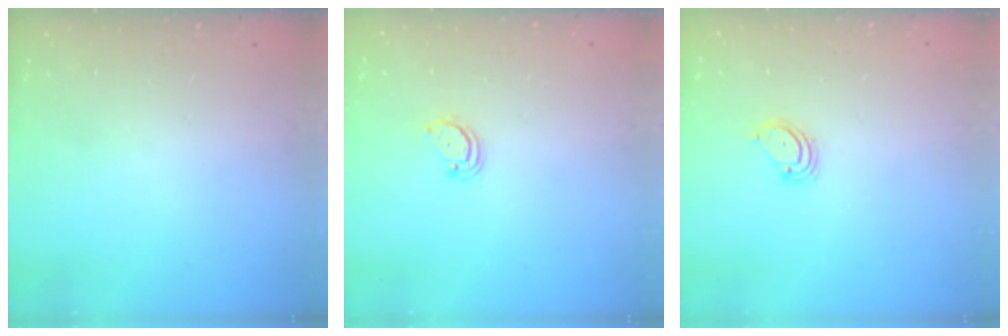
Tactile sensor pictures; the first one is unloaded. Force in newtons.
{"total": 2.9, "press": 2.9, "slide": 0.2}
{"total": 3.2, "press": 3.2, "slide": 0.2}